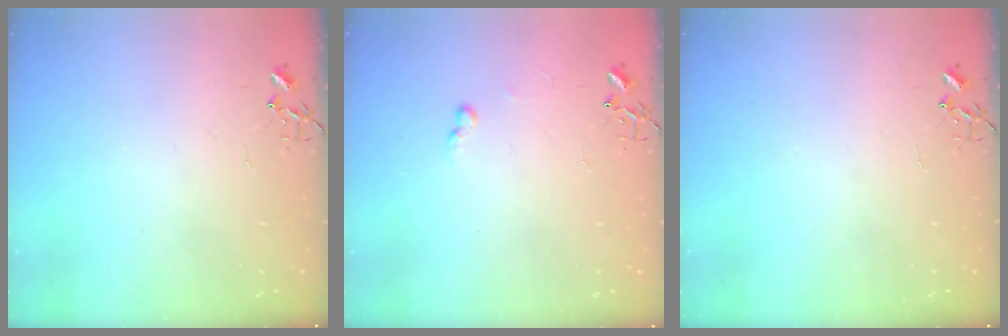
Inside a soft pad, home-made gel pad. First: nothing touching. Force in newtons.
{"total": 5.4, "press": 5.4, "slide": 0.6}
{"total": 0.0}